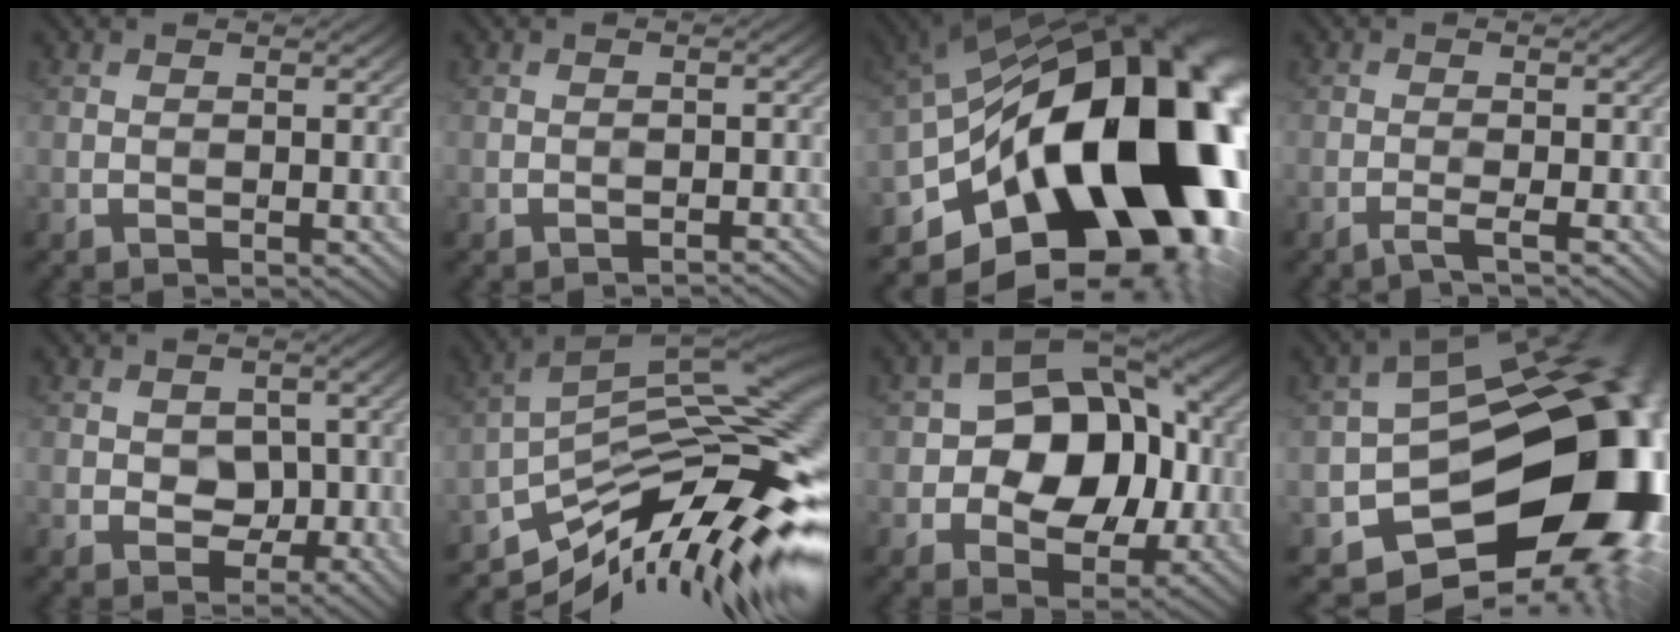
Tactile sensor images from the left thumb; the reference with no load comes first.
{"total": 1.2, "force": [-1.1, 0.2, 0.4], "torque": [-0.004, 0.002, -0.018]}
{"total": 23.4, "force": [-5.8, 13.3, 18.4], "torque": [-0.300, -0.053, -0.071]}
{"total": 2.0, "force": [-1.3, 0.1, 1.5], "torque": [-0.021, 0.006, -0.035]}
{"total": 3.7, "force": [-0.4, 2.7, 2.4], "torque": [-0.032, -0.005, -0.009]}
{"total": 14.0, "force": [-7.1, 4.4, 11.3], "torque": [-0.182, 0.007, -0.132]}
{"total": 13.2, "force": [-0.4, 9.2, 9.4], "torque": [-0.134, 0.010, -0.014]}
{"total": 19.9, "force": [-5.7, 13.5, 13.4], "torque": [-0.176, -0.051, -0.073]}